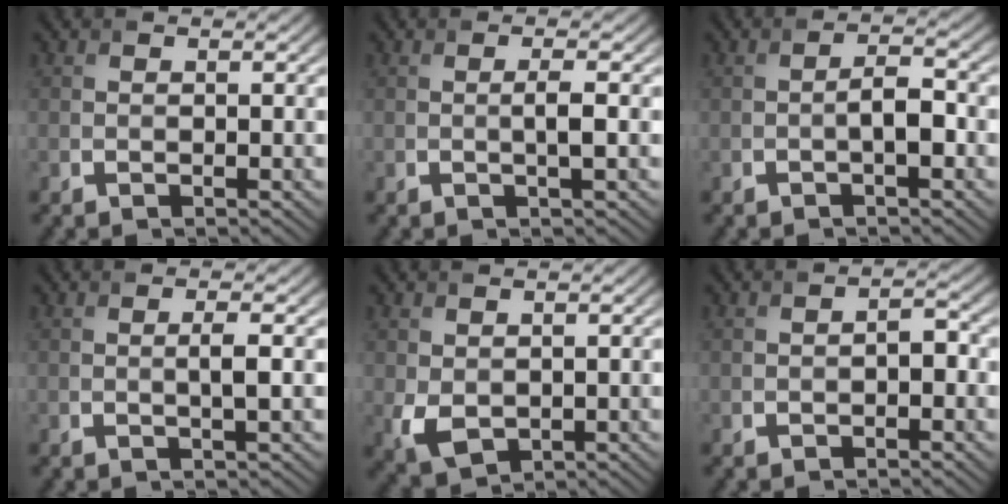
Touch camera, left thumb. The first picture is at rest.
{"total": 1.7, "force": [-0.2, 0.1, 1.7], "torque": [-0.034, 0.002, -0.006]}
{"total": 2.6, "force": [-1.0, 0.7, 2.3], "torque": [-0.042, 0.004, -0.023]}
{"total": 1.7, "force": [0.0, 0.1, 1.7], "torque": [-0.034, 0.003, -0.004]}
{"total": 3.1, "force": [0.0, 2.4, 2.0], "torque": [-0.055, -0.013, 0.006]}
{"total": 1.6, "force": [-0.7, 0.8, 1.2], "torque": [-0.021, 0.002, -0.014]}